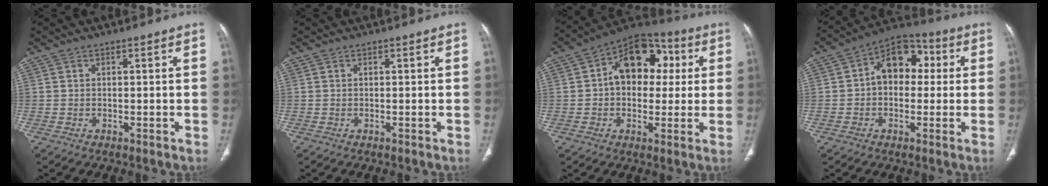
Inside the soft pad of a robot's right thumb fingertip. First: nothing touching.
{"total": 0.0}
{"total": 15.0, "force": [2.5, 10.7, 10.2], "torque": [-0.099, 0.027, 0.025]}
{"total": 11.5, "force": [1.3, 8.2, 7.9], "torque": [-0.078, 0.032, 0.006]}